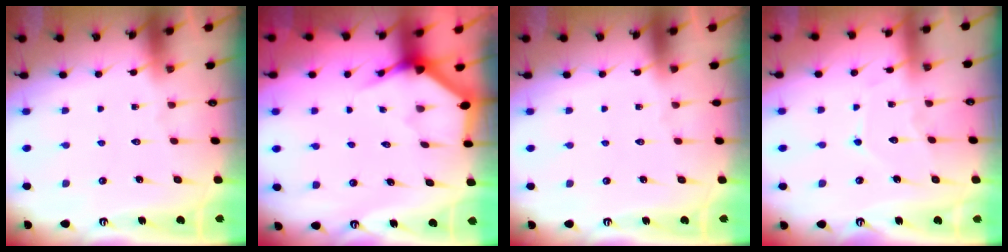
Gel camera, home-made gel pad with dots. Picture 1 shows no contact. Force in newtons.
{"total": 3.6, "press": 3.6, "slide": 0.2}
{"total": 0.0}
{"total": 7.2, "press": 7.1, "slide": 0.9}